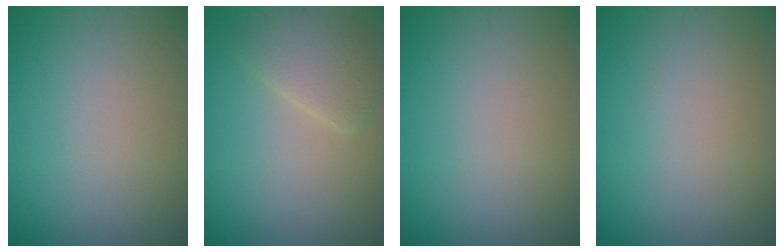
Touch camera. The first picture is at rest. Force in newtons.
{"total": 2.9, "press": 2.8, "slide": 0.4}
{"total": 0.0}
{"total": 0.0}